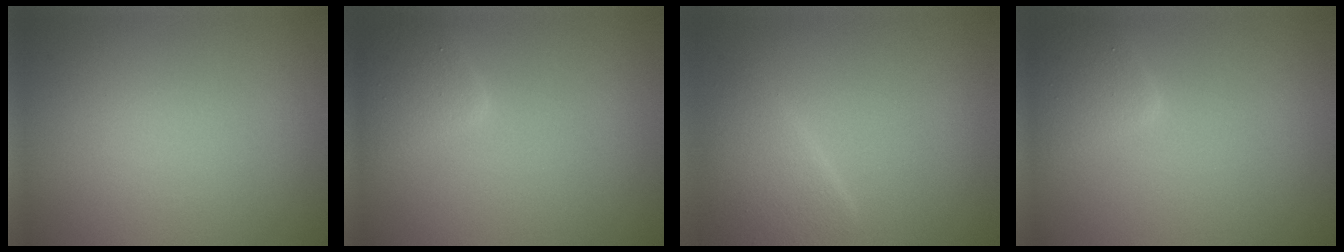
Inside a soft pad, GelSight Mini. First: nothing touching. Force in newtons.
{"total": 2.6, "press": 2.6, "slide": 0.2}
{"total": 2.6, "press": 2.6, "slide": 0.0}
{"total": 2.6, "press": 2.6, "slide": 0.2}